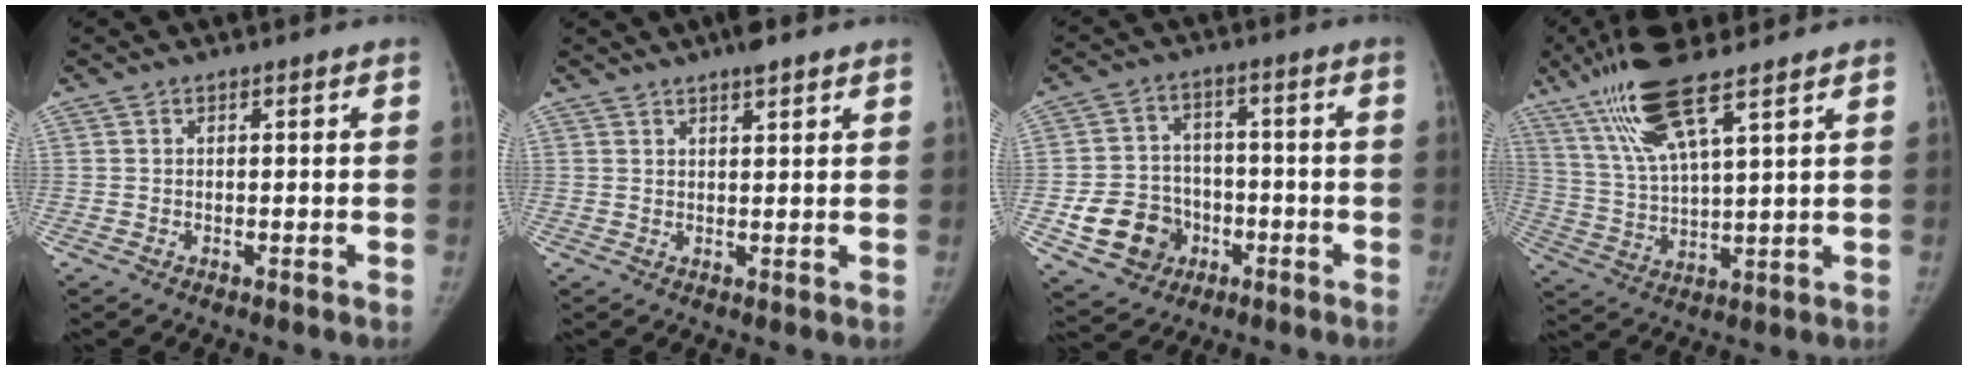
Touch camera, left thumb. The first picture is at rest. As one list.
[{"total": 3.3, "force": [2.5, 0.8, 2.0], "torque": [-0.026, -0.008, 0.039]}, {"total": 11.3, "force": [-3.8, 9.8, 4.2], "torque": [-0.048, 0.026, -0.053]}, {"total": 13.7, "force": [8.9, 2.7, 10.1], "torque": [-0.208, -0.025, 0.180]}]